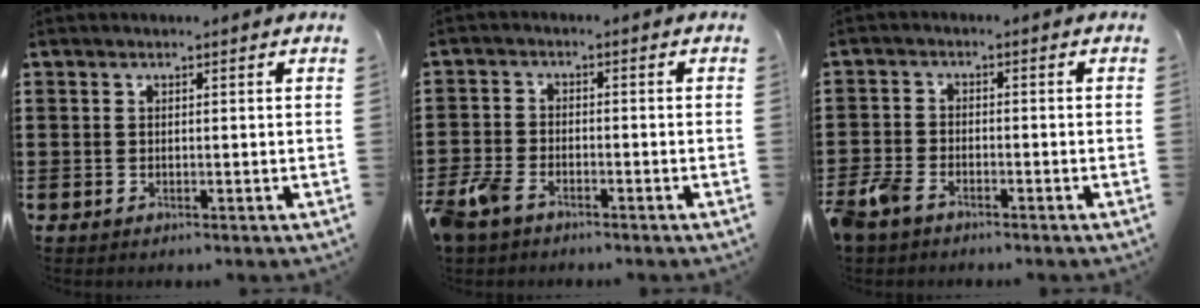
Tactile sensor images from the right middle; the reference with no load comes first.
{"total": 3.9, "force": [-3.1, 1.9, 1.6], "torque": [-0.056, -0.002, -0.068]}
{"total": 3.5, "force": [-2.9, 1.6, 1.3], "torque": [-0.053, -0.004, -0.065]}